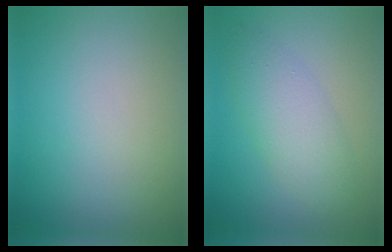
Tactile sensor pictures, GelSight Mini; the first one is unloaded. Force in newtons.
{"total": 3.8, "press": 3.8, "slide": 0.1}